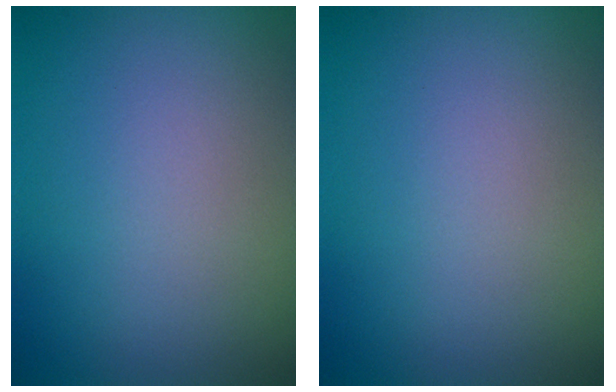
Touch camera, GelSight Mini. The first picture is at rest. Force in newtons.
{"total": 0.0}